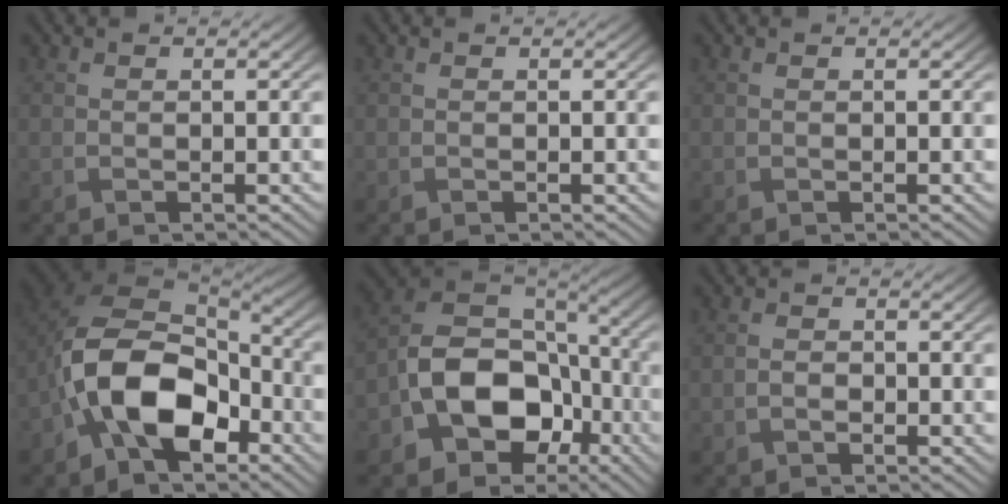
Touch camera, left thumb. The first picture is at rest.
{"total": 0.0}
{"total": 0.0}
{"total": 13.7, "force": [-4.9, 8.3, 9.7], "torque": [-0.185, -0.006, -0.106]}
{"total": 14.0, "force": [-5.0, 9.9, 8.5], "torque": [-0.171, -0.024, -0.100]}
{"total": 1.4, "force": [-0.6, 0.9, 0.9], "torque": [-0.014, 0.004, -0.014]}